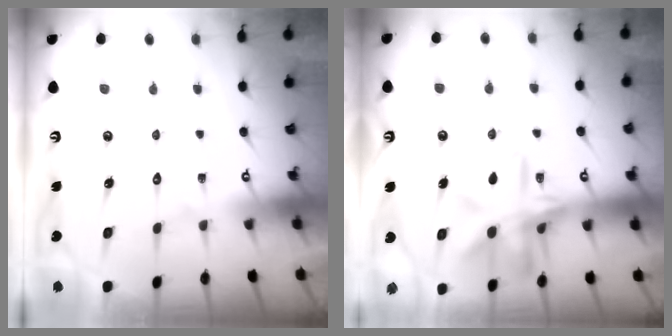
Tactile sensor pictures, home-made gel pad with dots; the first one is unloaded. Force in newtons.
{"total": 13.3, "press": 13.2, "slide": 1.1}